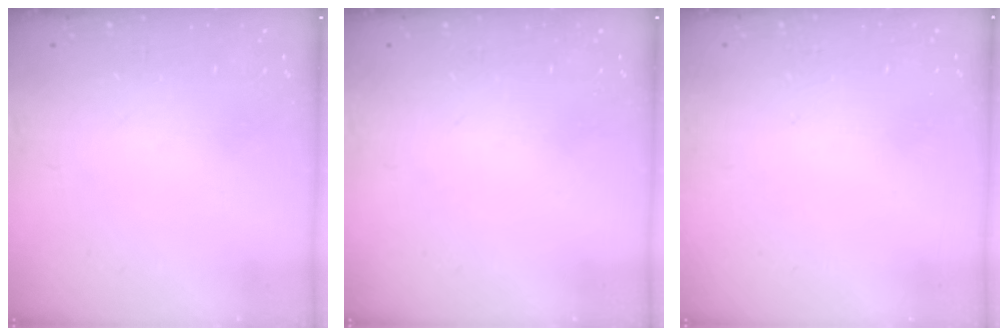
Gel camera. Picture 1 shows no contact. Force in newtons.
{"total": 0.0}
{"total": 1.8, "press": 1.7, "slide": 0.1}